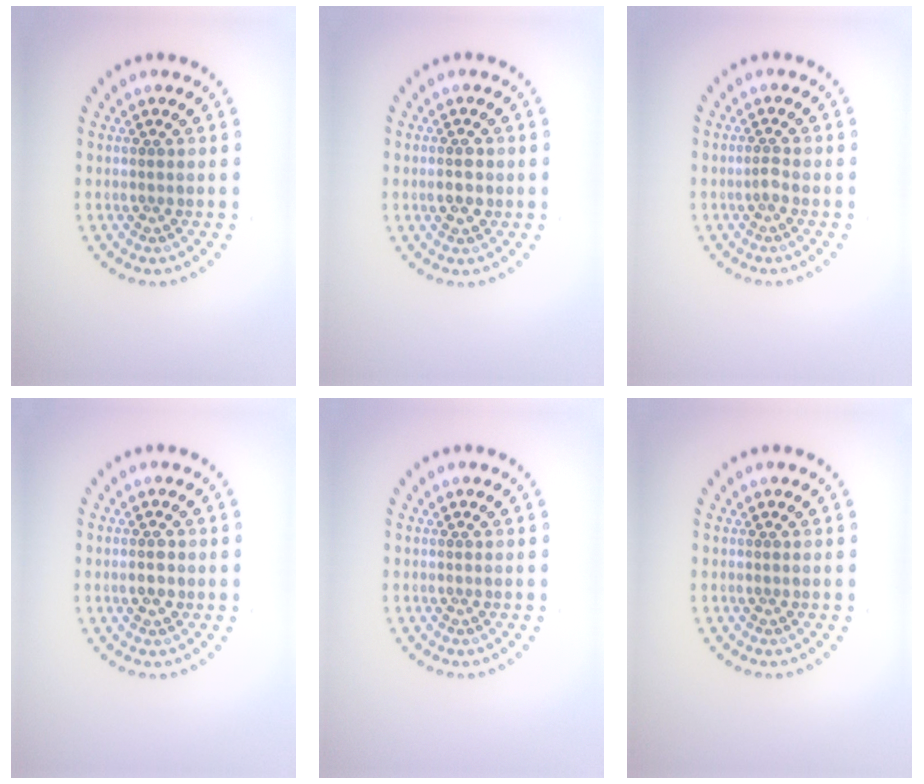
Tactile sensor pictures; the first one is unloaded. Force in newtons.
{"total": 1.6, "press": 1.6, "slide": 0.2}
{"total": 0.9, "press": 0.6, "slide": 0.6}
{"total": 1.2, "press": 1.2, "slide": 0.1}
{"total": 0.0}
{"total": 0.0}